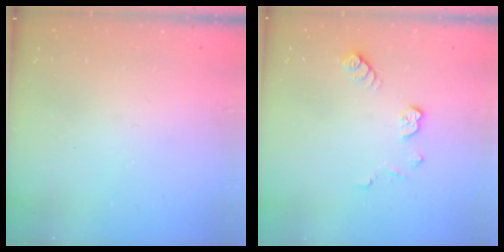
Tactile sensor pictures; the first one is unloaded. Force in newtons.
{"total": 7.4, "press": 7.3, "slide": 1.1}